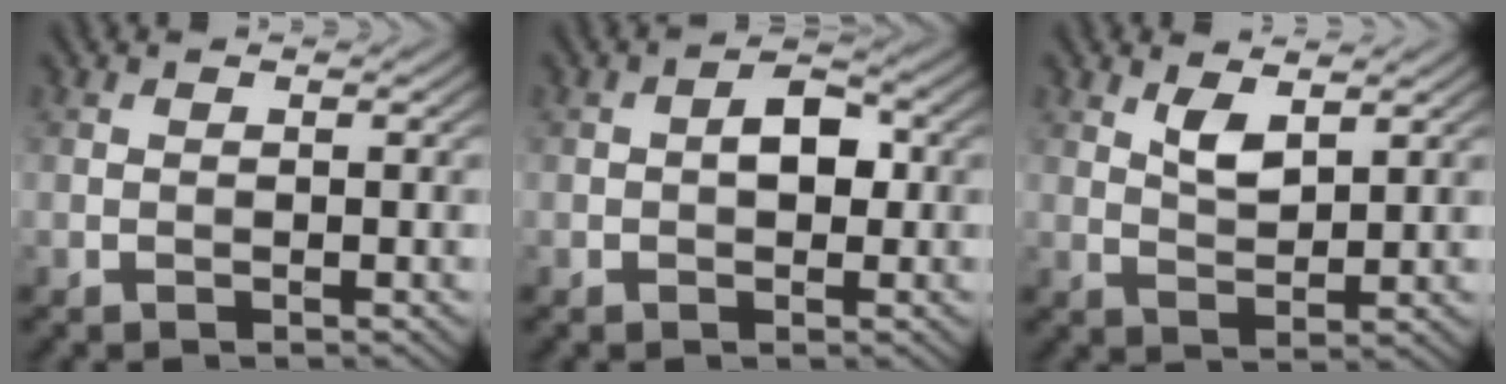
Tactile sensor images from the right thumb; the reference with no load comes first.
{"total": 3.6, "force": [0.0, 2.2, 2.9], "torque": [-0.046, 0.003, -0.006]}
{"total": 3.6, "force": [2.1, 1.4, 2.5], "torque": [-0.055, -0.007, 0.044]}